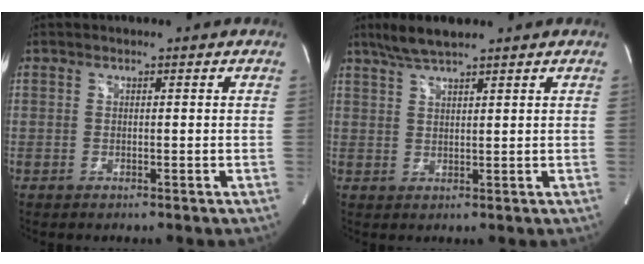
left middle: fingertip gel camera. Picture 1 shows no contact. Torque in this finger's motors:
{"motor_torque": [0.16, 0.11, -0.04, 0.01]}